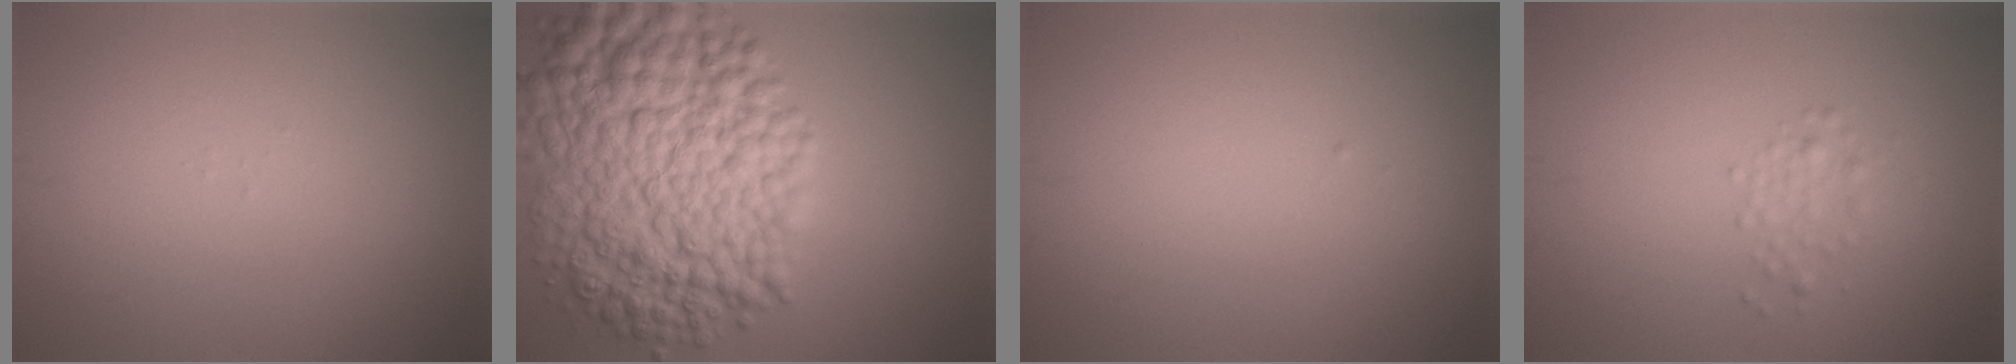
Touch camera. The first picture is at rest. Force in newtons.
{"total": 13.6, "press": 13.6, "slide": 0.2}
{"total": 0.0}
{"total": 1.4, "press": 1.4, "slide": 0.1}